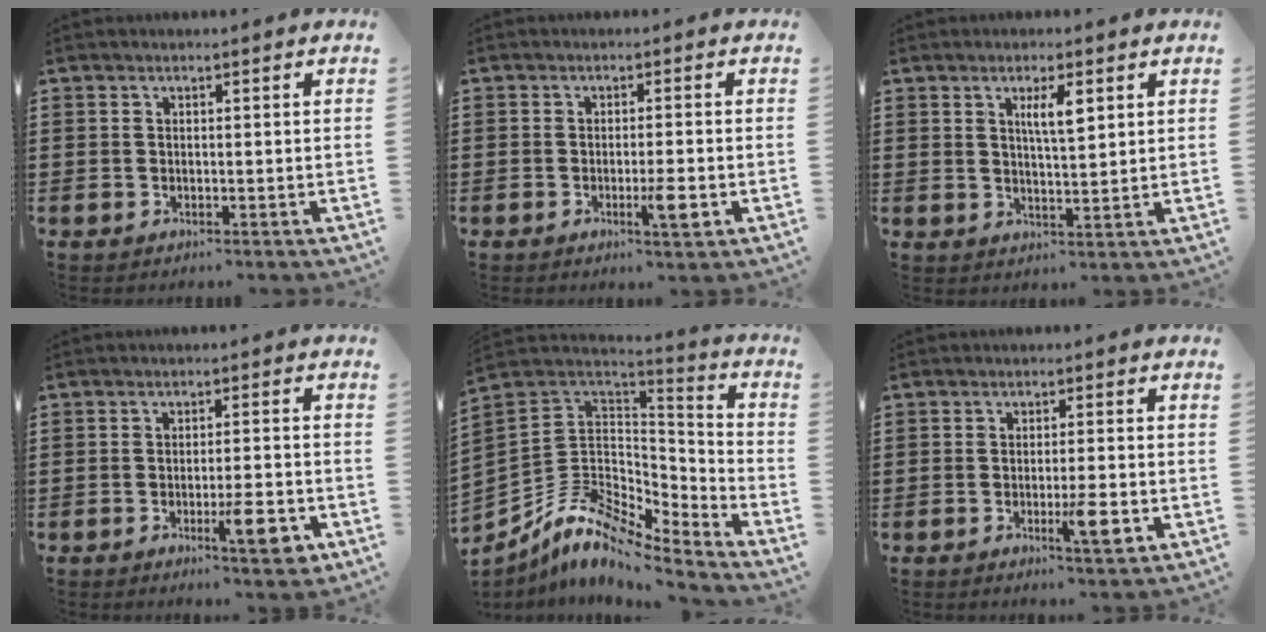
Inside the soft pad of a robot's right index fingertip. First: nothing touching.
{"total": 4.4, "force": [-1.7, 0.5, 4.0], "torque": [-0.079, -0.013, -0.031]}
{"total": 4.2, "force": [1.8, 1.0, 3.7], "torque": [-0.068, 0.004, 0.026]}
{"total": 6.5, "force": [-2.9, 1.2, 5.7], "torque": [-0.100, -0.010, -0.045]}
{"total": 8.9, "force": [-6.1, 4.8, 4.3], "torque": [-0.117, -0.011, -0.122]}
{"total": 5.3, "force": [-1.9, 0.7, 4.8], "torque": [-0.091, -0.014, -0.034]}